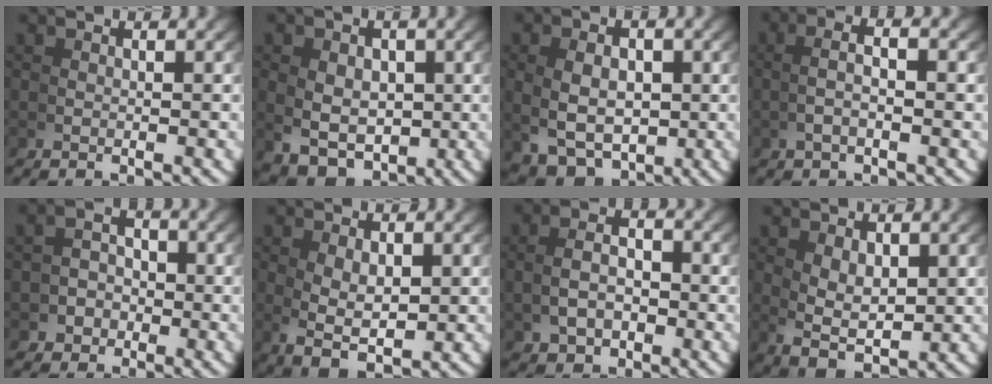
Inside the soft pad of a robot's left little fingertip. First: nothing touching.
{"total": 5.3, "force": [-1.9, 3.7, 3.3], "torque": [-0.070, -0.045, -0.004]}
{"total": 6.2, "force": [-1.4, 4.4, 4.1], "torque": [-0.083, -0.035, -0.004]}
{"total": 2.6, "force": [0.4, 0.5, 2.5], "torque": [-0.042, 0.007, 0.008]}
{"total": 3.8, "force": [-1.3, 3.2, 1.5], "torque": [-0.020, -0.013, -0.021]}
{"total": 5.1, "force": [-0.7, 3.0, 4.1], "torque": [-0.082, -0.027, 0.006]}
{"total": 3.6, "force": [-0.1, 2.4, 2.7], "torque": [-0.039, -0.008, 0.006]}
{"total": 4.5, "force": [0.1, 2.5, 3.7], "torque": [-0.074, -0.023, 0.019]}